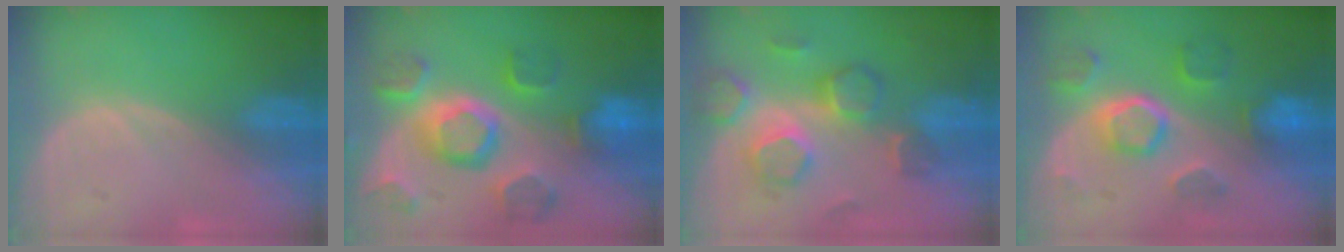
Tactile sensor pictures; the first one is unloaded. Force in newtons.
{"total": 11.5, "press": 10.1, "slide": 5.5}
{"total": 9.1, "press": 7.8, "slide": 4.6}
{"total": 8.7, "press": 7.8, "slide": 3.9}